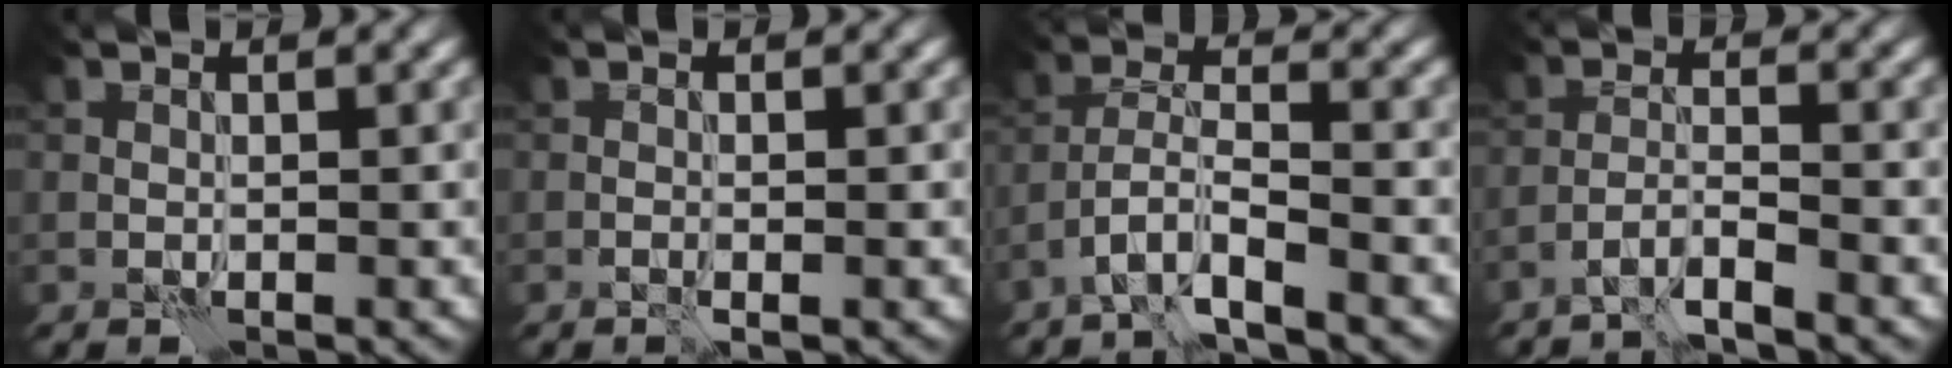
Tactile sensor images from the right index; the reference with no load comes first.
{"total": 1.1, "force": [-0.5, 0.0, 0.9], "torque": [-0.015, 0.001, -0.010]}
{"total": 4.5, "force": [-3.1, 1.0, 3.1], "torque": [-0.058, 0.004, -0.067]}
{"total": 2.9, "force": [-2.4, 0.2, 1.7], "torque": [-0.030, 0.007, -0.053]}